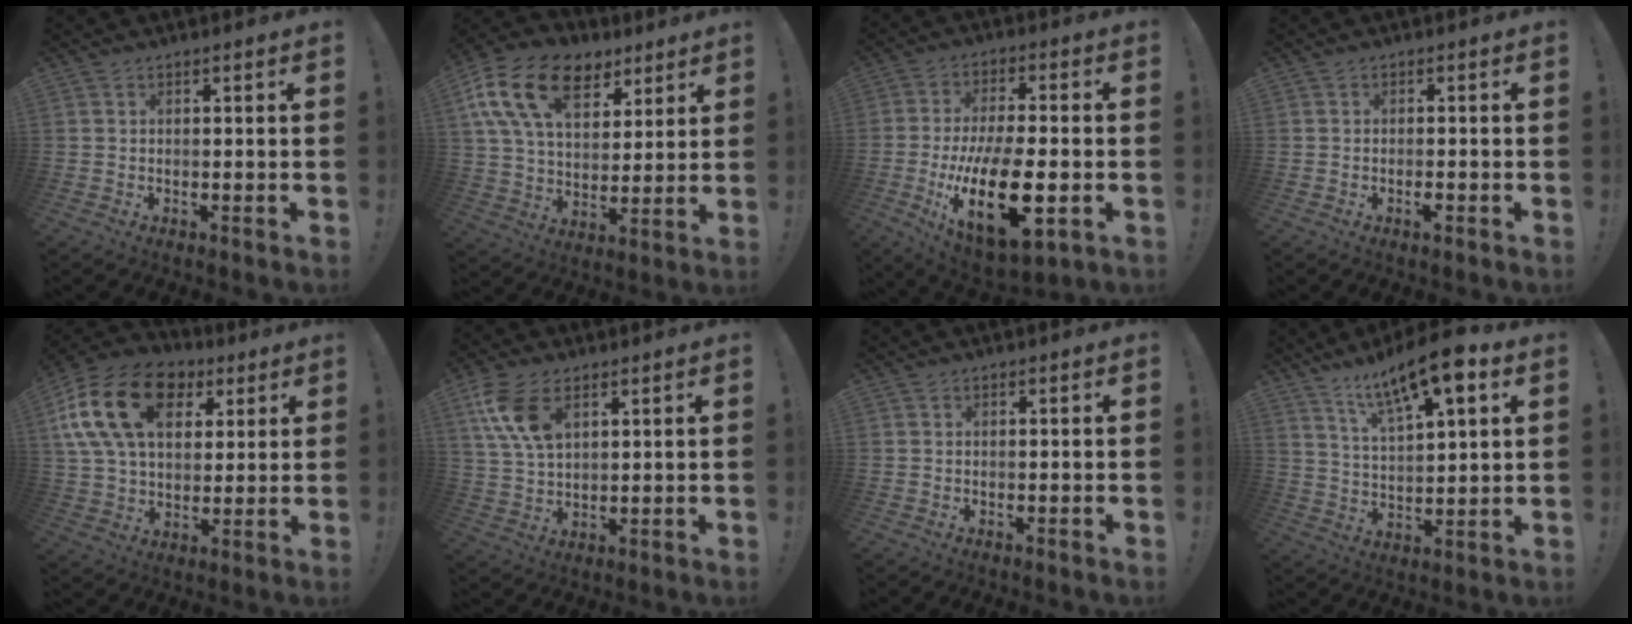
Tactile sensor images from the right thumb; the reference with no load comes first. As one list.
[{"total": 20.0, "force": [9.7, 12.6, 12.1], "torque": [-0.199, -0.038, 0.178]}, {"total": 21.7, "force": [-5.4, 9.2, 18.9], "torque": [-0.338, 0.007, -0.078]}, {"total": 1.7, "force": [-1.1, 0.4, 1.2], "torque": [-0.026, 0.006, -0.016]}, {"total": 21.9, "force": [7.9, 14.5, 14.3], "torque": [-0.256, -0.024, 0.145]}, {"total": 11.9, "force": [5.8, 6.8, 7.9], "torque": [-0.165, -0.008, 0.111]}, {"total": 0.0}, {"total": 14.2, "force": [8.7, 4.2, 10.4], "torque": [-0.182, -0.039, 0.144]}]